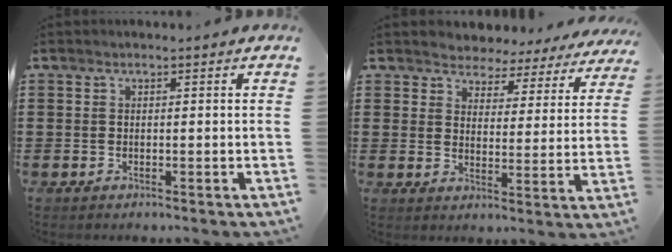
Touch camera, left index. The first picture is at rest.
{"total": 3.7, "force": [3.6, 1.0, -0.3], "torque": [-0.019, -0.024, 0.059]}